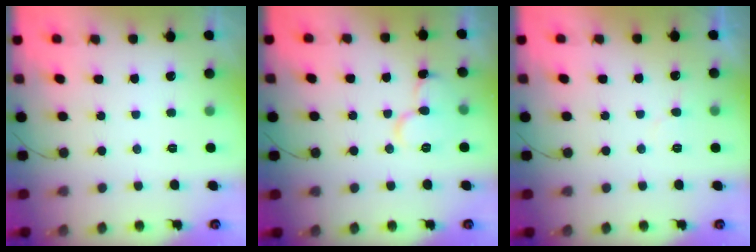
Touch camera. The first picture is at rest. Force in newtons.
{"total": 10.2, "press": 10.2, "slide": 1.1}
{"total": 4.4, "press": 4.3, "slide": 0.3}